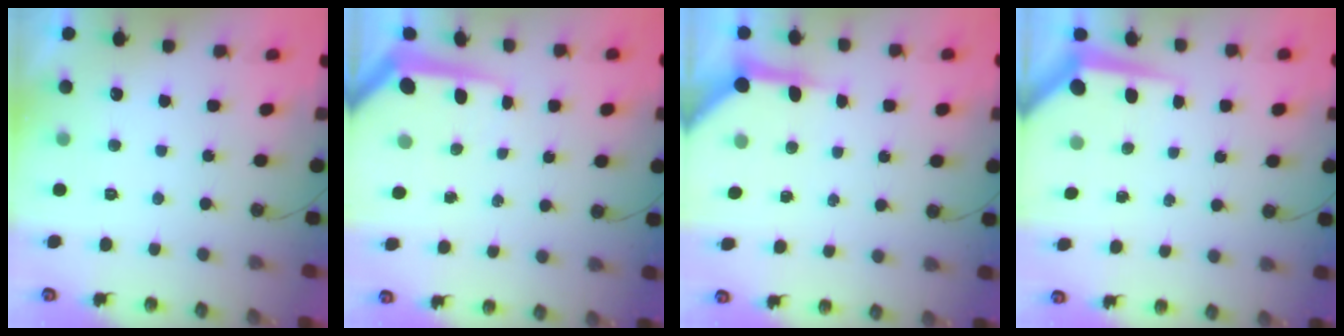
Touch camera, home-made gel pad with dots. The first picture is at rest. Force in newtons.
{"total": 6.9, "press": 6.8, "slide": 0.9}
{"total": 7.0, "press": 7.0, "slide": 0.6}
{"total": 5.7, "press": 5.7, "slide": 0.5}